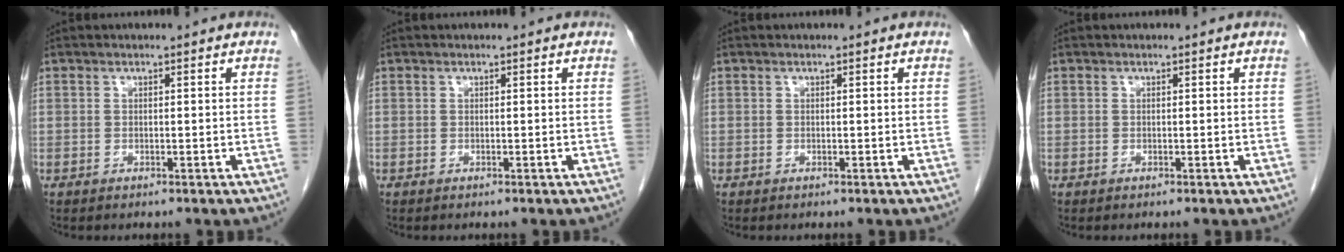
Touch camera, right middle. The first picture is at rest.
{"total": 0.0}
{"total": 0.0}
{"total": 0.0}